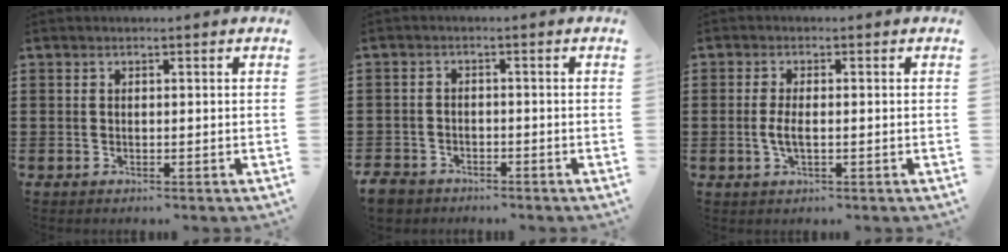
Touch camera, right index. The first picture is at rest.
{"total": 2.9, "force": [-2.7, 1.1, 0.3], "torque": [-0.017, 0.000, -0.060]}
{"total": 3.0, "force": [-0.4, 0.9, 2.8], "torque": [-0.065, -0.006, -0.013]}